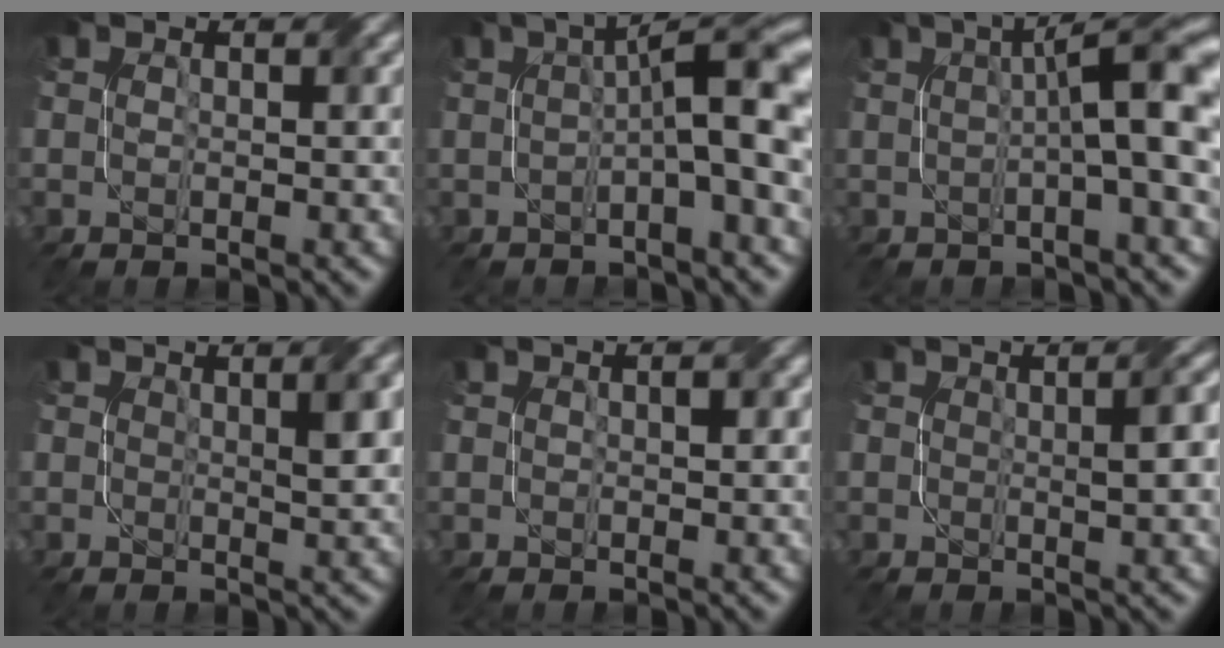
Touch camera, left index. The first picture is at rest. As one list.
[{"total": 8.4, "force": [0.4, 1.8, 8.2], "torque": [-0.101, 0.023, 0.000]}, {"total": 9.2, "force": [1.1, 2.0, 8.9], "torque": [-0.100, 0.024, 0.011]}, {"total": 2.5, "force": [0.5, 0.7, 2.3], "torque": [-0.026, 0.006, 0.010]}, {"total": 0.6, "force": [0.0, 0.4, 0.4], "torque": [-0.004, 0.004, 0.003]}, {"total": 2.4, "force": [0.0, 0.5, 2.3], "torque": [-0.025, 0.008, 0.003]}]